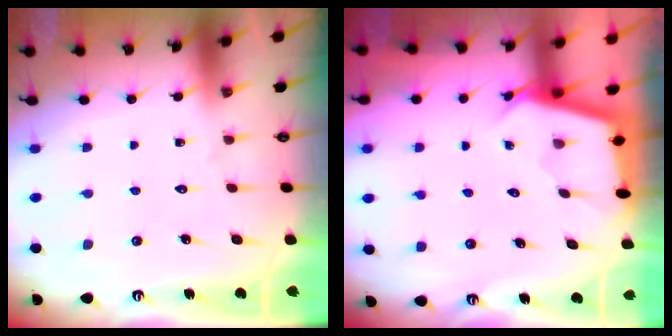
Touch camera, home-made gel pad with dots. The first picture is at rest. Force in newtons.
{"total": 2.5, "press": 2.5, "slide": 0.1}